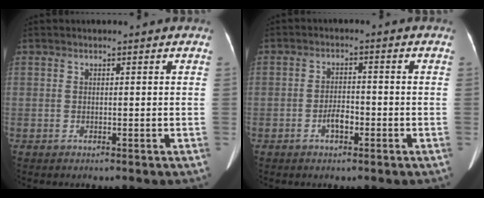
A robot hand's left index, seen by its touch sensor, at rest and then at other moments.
{"total": 2.9, "force": [-1.4, 1.3, 2.2], "torque": [-0.040, 0.005, -0.026]}